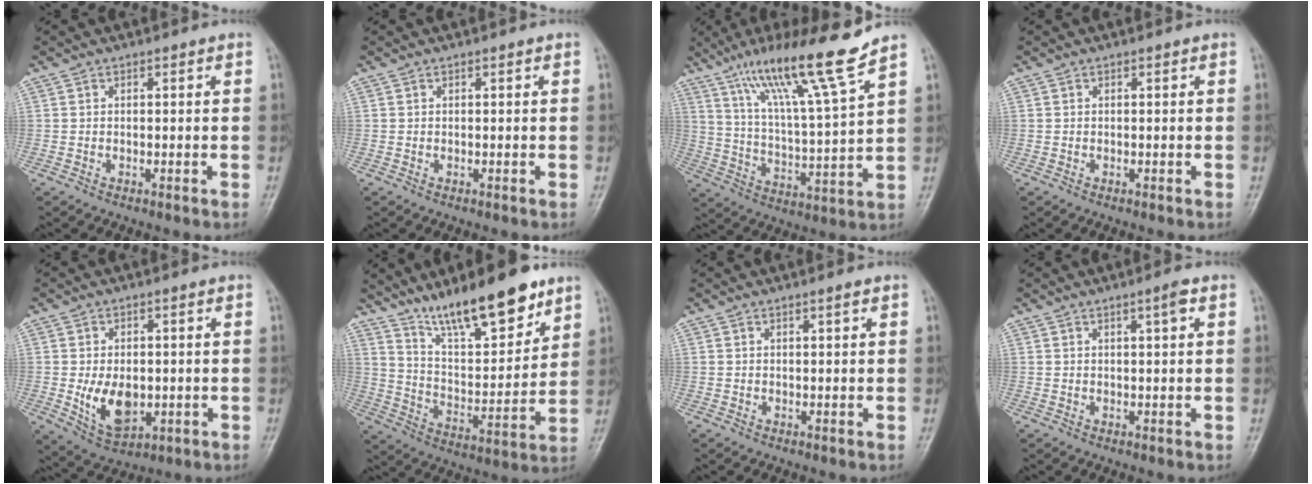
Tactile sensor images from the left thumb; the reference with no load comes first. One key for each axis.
{"total": 0.0}
{"total": 15.6, "fx": 11.2, "fy": -0.4, "fz": 10.8, "tx": -0.181, "ty": -0.060, "tz": 0.197}
{"total": 0.0}
{"total": 8.5, "fx": -1.0, "fy": 5.5, "fz": 6.5, "tx": -0.094, "ty": -0.011, "tz": -0.002}
{"total": 17.7, "fx": 12.9, "fy": 5.0, "fz": 11.1, "tx": -0.145, "ty": -0.073, "tz": 0.226}
{"total": 0.7, "fx": 0.4, "fy": -0.1, "fz": 0.5, "tx": -0.012, "ty": -0.002, "tz": 0.009}
{"total": 2.1, "fx": 1.0, "fy": 0.1, "fz": 1.9, "tx": -0.032, "ty": -0.003, "tz": 0.016}